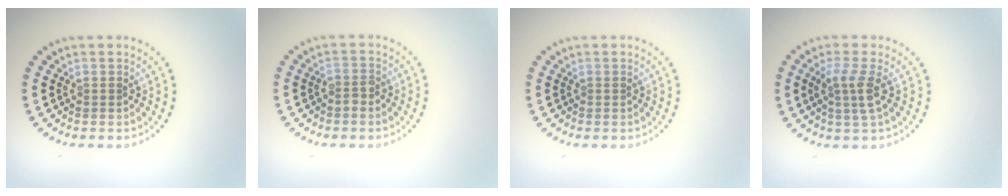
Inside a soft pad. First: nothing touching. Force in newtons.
{"total": 1.0, "press": 0.8, "slide": 0.6}
{"total": 0.0}
{"total": 2.6, "press": 2.1, "slide": 1.5}